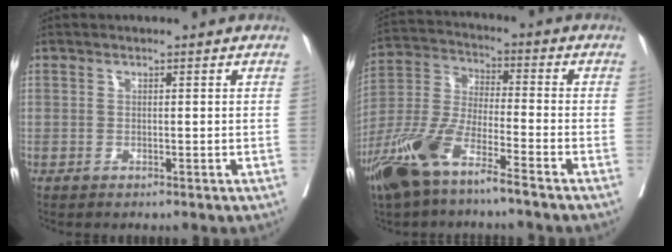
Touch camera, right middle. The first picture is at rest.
{"total": 12.6, "force": [-8.2, 2.3, 9.3], "torque": [-0.208, -0.019, -0.162]}